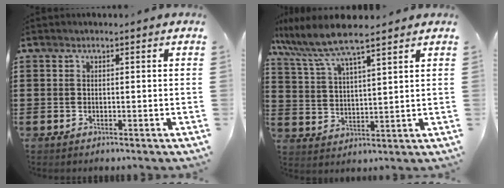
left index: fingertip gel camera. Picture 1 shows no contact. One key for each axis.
{"total": 7.7, "fx": 6.6, "fy": 0.7, "fz": 4.0, "tx": -0.102, "ty": -0.025, "tz": 0.115}